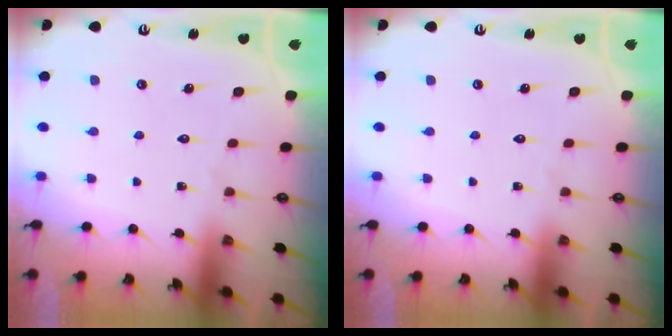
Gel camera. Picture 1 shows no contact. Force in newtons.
{"total": 0.0}